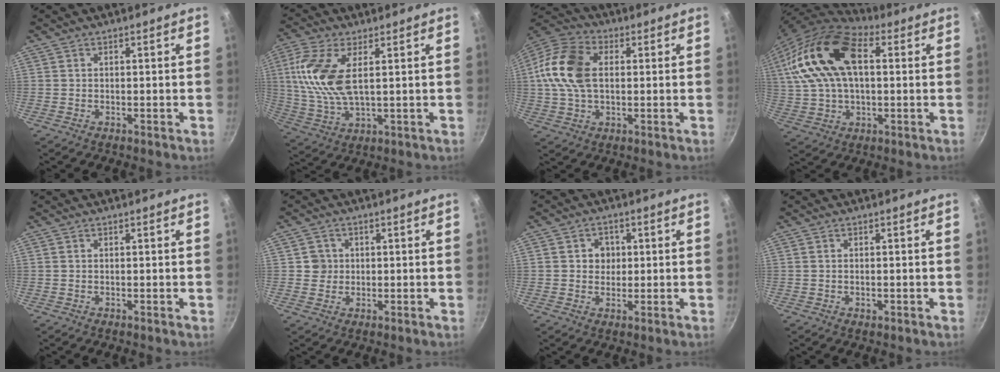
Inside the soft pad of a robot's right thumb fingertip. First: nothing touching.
{"total": 12.5, "force": [2.9, 5.6, 10.8], "torque": [-0.229, 0.000, 0.060]}
{"total": 14.7, "force": [1.7, 9.4, 11.1], "torque": [-0.205, 0.020, 0.015]}
{"total": 19.8, "force": [4.7, 11.5, 15.4], "torque": [-0.283, 0.020, 0.076]}
{"total": 0.0}
{"total": 2.9, "force": [0.3, 2.9, 0.4], "torque": [0.012, 0.008, 0.001]}
{"total": 3.8, "force": [0.5, 3.5, 1.4], "torque": [0.004, 0.000, 0.002]}
{"total": 0.9, "force": [-0.3, 0.5, 0.7], "torque": [-0.012, 0.002, -0.006]}